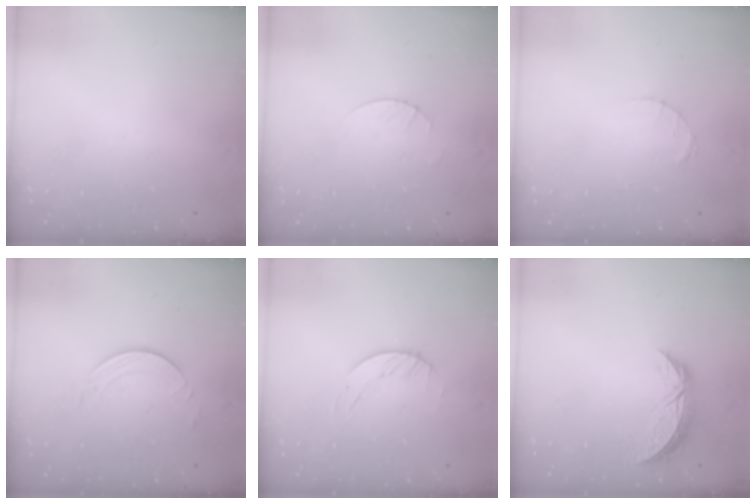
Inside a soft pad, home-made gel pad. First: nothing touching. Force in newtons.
{"total": 1.9, "press": 1.9, "slide": 0.2}
{"total": 1.4, "press": 1.4, "slide": 0.2}
{"total": 2.7, "press": 2.7, "slide": 0.2}
{"total": 1.2, "press": 1.2, "slide": 0.2}
{"total": 7.1, "press": 7.1, "slide": 0.5}